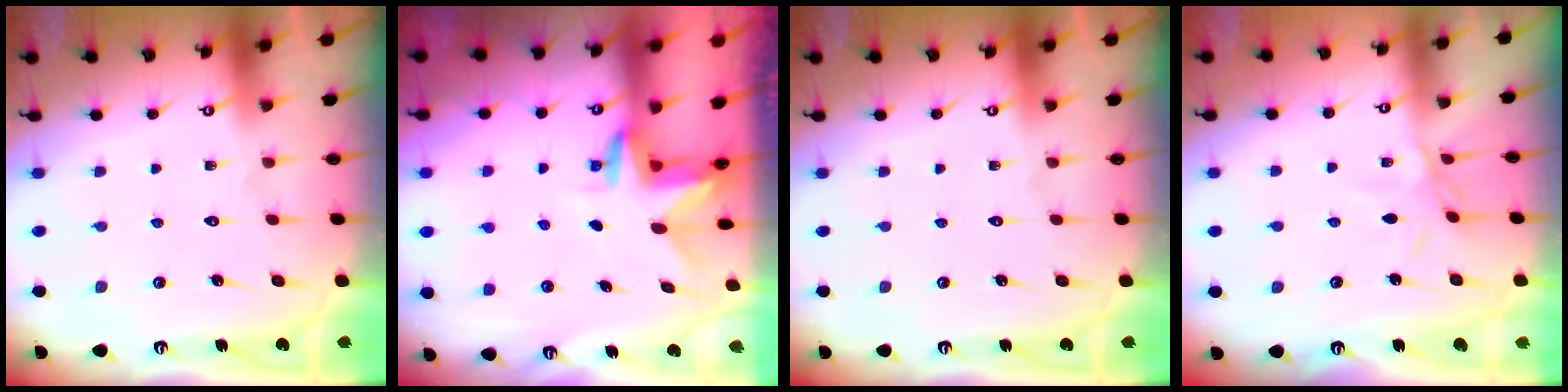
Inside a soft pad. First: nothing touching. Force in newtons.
{"total": 3.0, "press": 3.0, "slide": 0.2}
{"total": 0.0}
{"total": 5.1, "press": 5.1, "slide": 0.6}